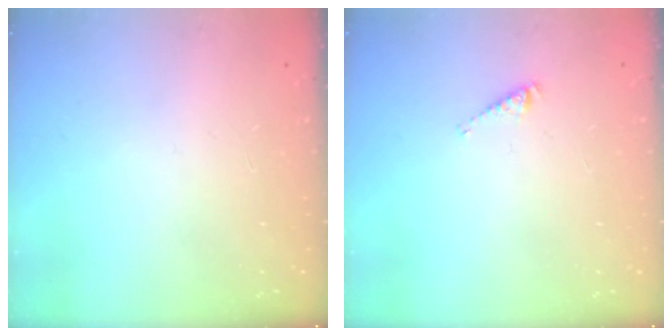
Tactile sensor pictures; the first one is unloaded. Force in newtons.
{"total": 2.9, "press": 2.9, "slide": 0.4}